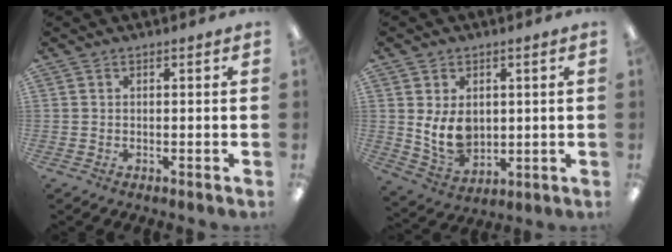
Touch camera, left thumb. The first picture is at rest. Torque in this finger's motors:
{"motor_torque": [1.32, 1.54, 0.85, -0.99, 0.07]}